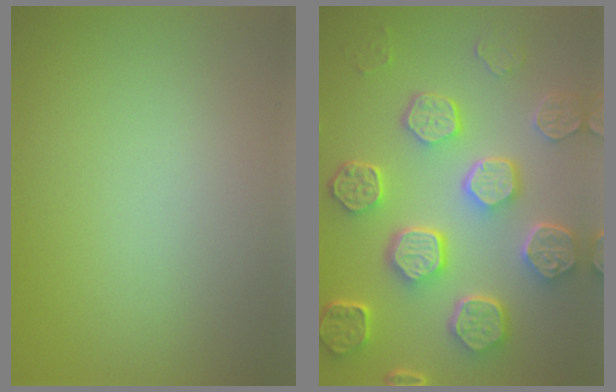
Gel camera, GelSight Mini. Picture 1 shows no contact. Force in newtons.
{"total": 8.6, "press": 6.6, "slide": 5.5}